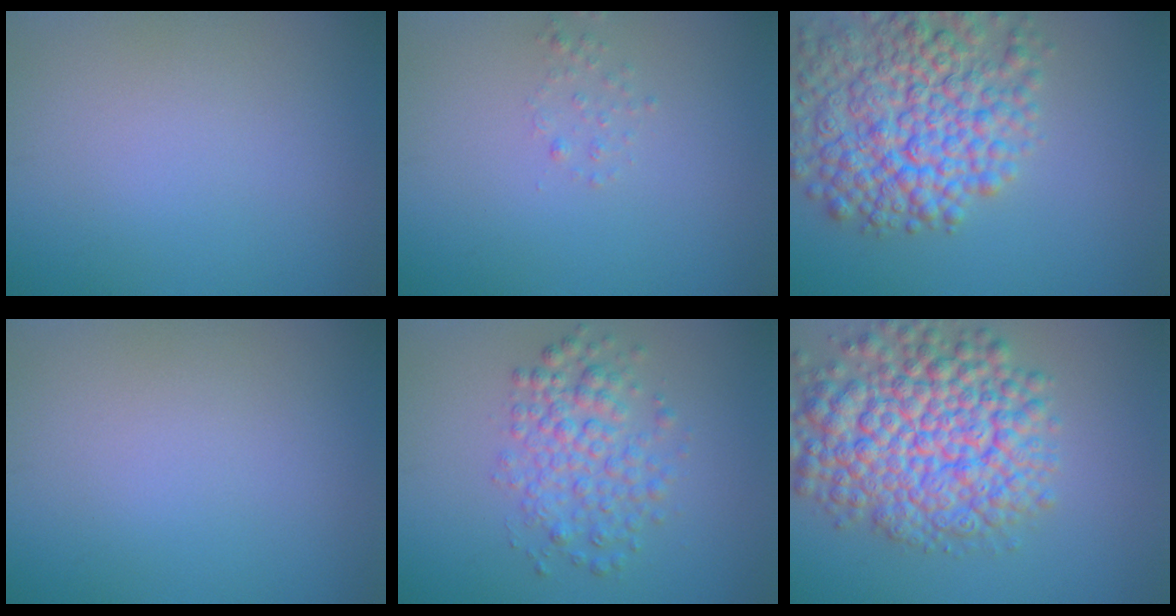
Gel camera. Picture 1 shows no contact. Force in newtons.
{"total": 0.8, "press": 0.8, "slide": 0.1}
{"total": 9.5, "press": 9.5, "slide": 0.4}
{"total": 0.0}
{"total": 3.9, "press": 3.9, "slide": 0.1}
{"total": 10.2, "press": 10.2, "slide": 0.4}